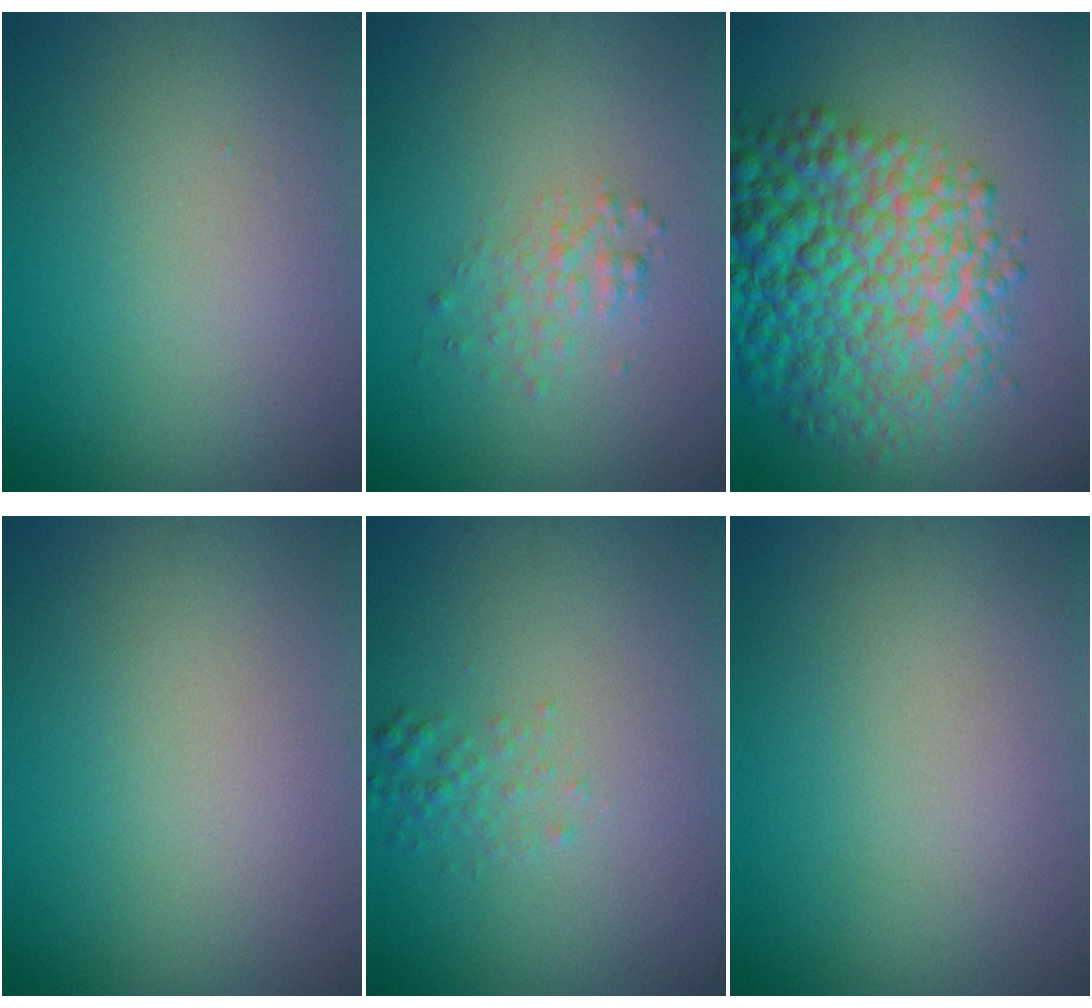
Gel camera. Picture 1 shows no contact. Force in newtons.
{"total": 1.7, "press": 1.7, "slide": 0.1}
{"total": 12.2, "press": 12.2, "slide": 0.3}
{"total": 0.0}
{"total": 1.4, "press": 1.4, "slide": 0.1}
{"total": 0.0}